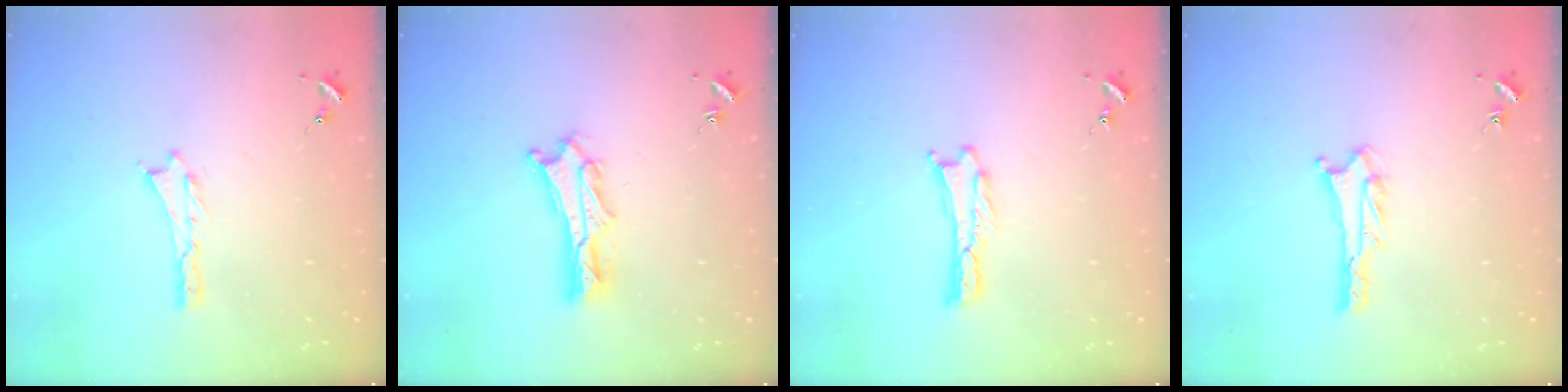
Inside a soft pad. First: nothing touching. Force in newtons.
{"total": 3.9, "press": 3.9, "slide": 0.4}
{"total": 0.0}
{"total": 2.7, "press": 2.7, "slide": 0.2}